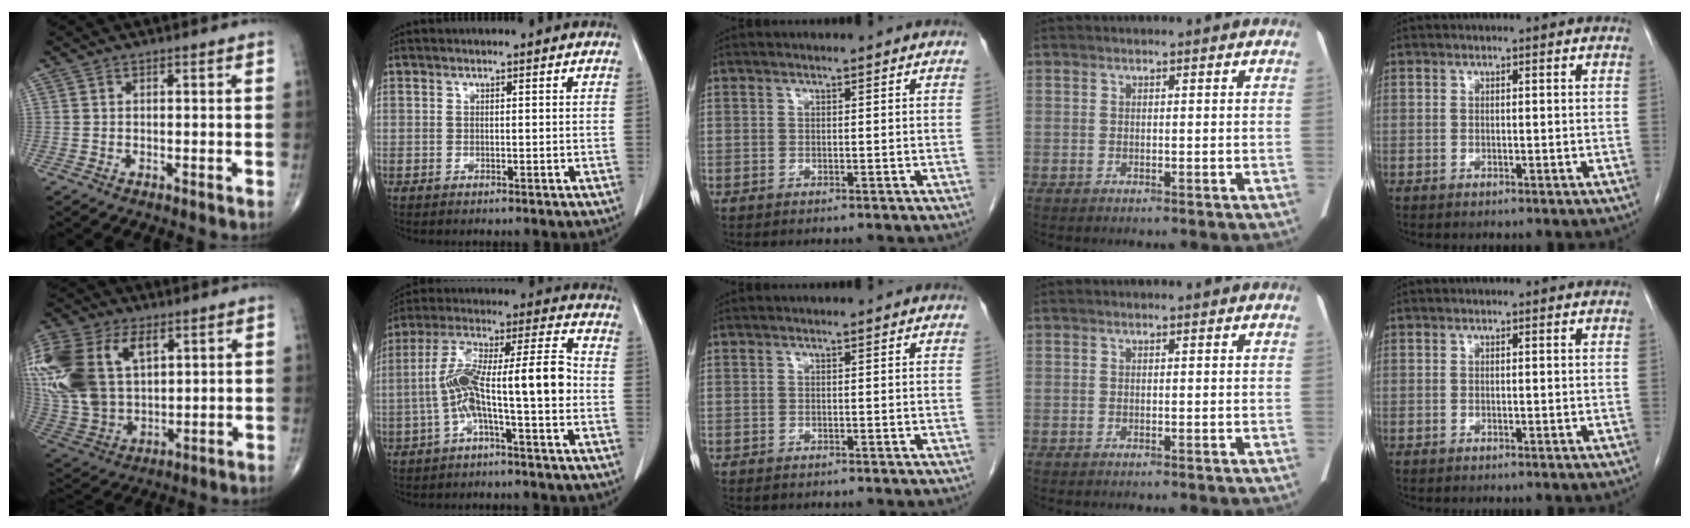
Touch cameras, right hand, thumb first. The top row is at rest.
{"thumb": {"total": 25.8, "force": [8.2, 16.2, 18.3], "torque": [-0.437, 0.013, 0.166]}, "index": {"total": 12.9, "force": [-2.5, 1.6, 12.6], "torque": [-0.231, 0.040, -0.044]}, "middle": {"total": 0.7, "force": [-0.6, 0.2, 0.2], "torque": [-0.008, 0.000, -0.011]}}